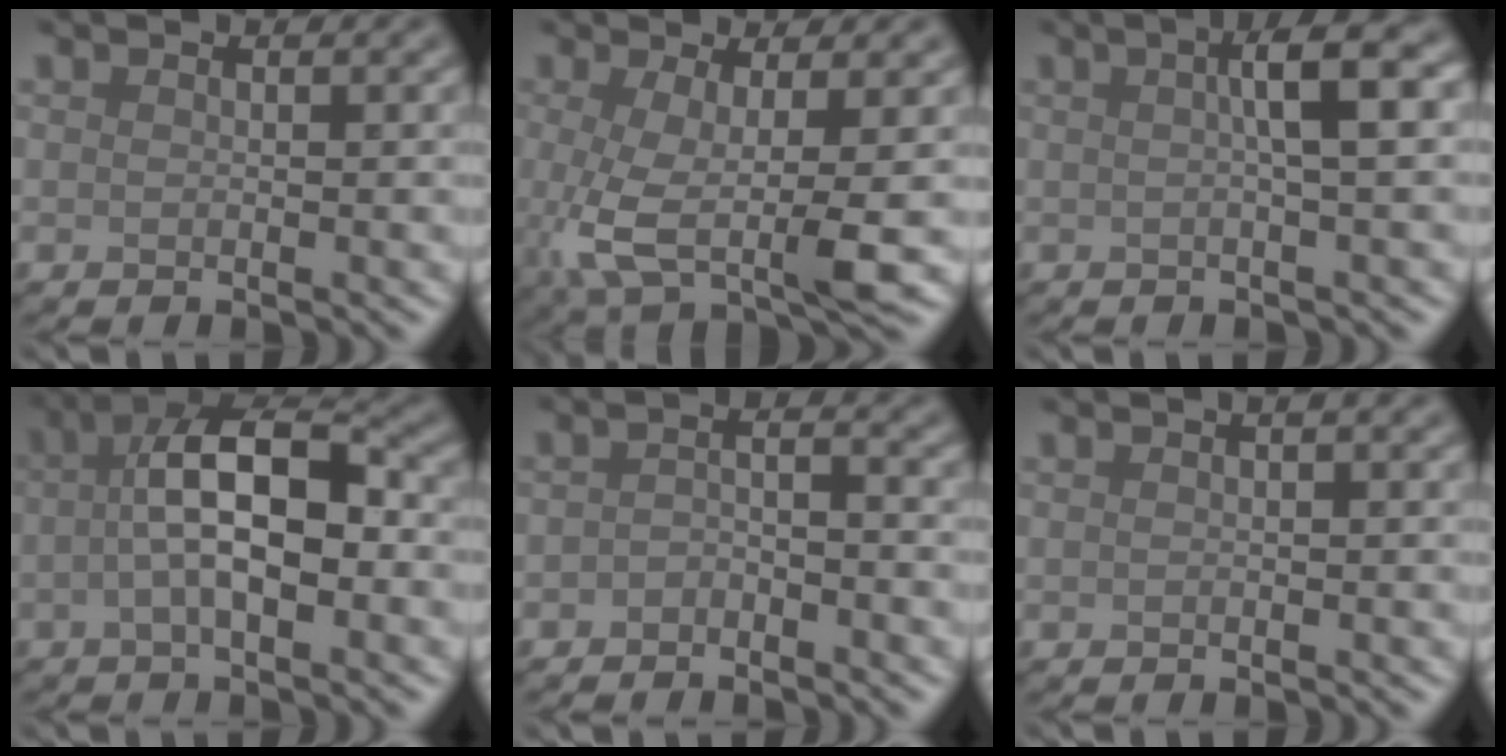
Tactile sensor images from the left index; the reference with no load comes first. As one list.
[{"total": 5.7, "force": [-0.5, 1.5, 5.5], "torque": [-0.105, -0.009, -0.010]}, {"total": 4.4, "force": [0.9, 0.7, 4.2], "torque": [-0.058, 0.016, 0.009]}, {"total": 7.5, "force": [-0.3, 2.8, 7.0], "torque": [-0.121, 0.019, -0.014]}, {"total": 1.7, "force": [-1.2, 0.6, 1.0], "torque": [-0.022, 0.004, -0.026]}, {"total": 1.0, "force": [0.3, 0.0, 1.0], "torque": [-0.018, 0.007, -0.001]}]